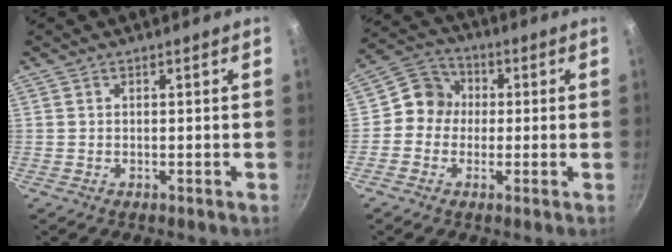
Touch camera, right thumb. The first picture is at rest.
{"total": 7.1, "force": [-0.1, 6.6, 2.5], "torque": [-0.009, 0.018, -0.025]}